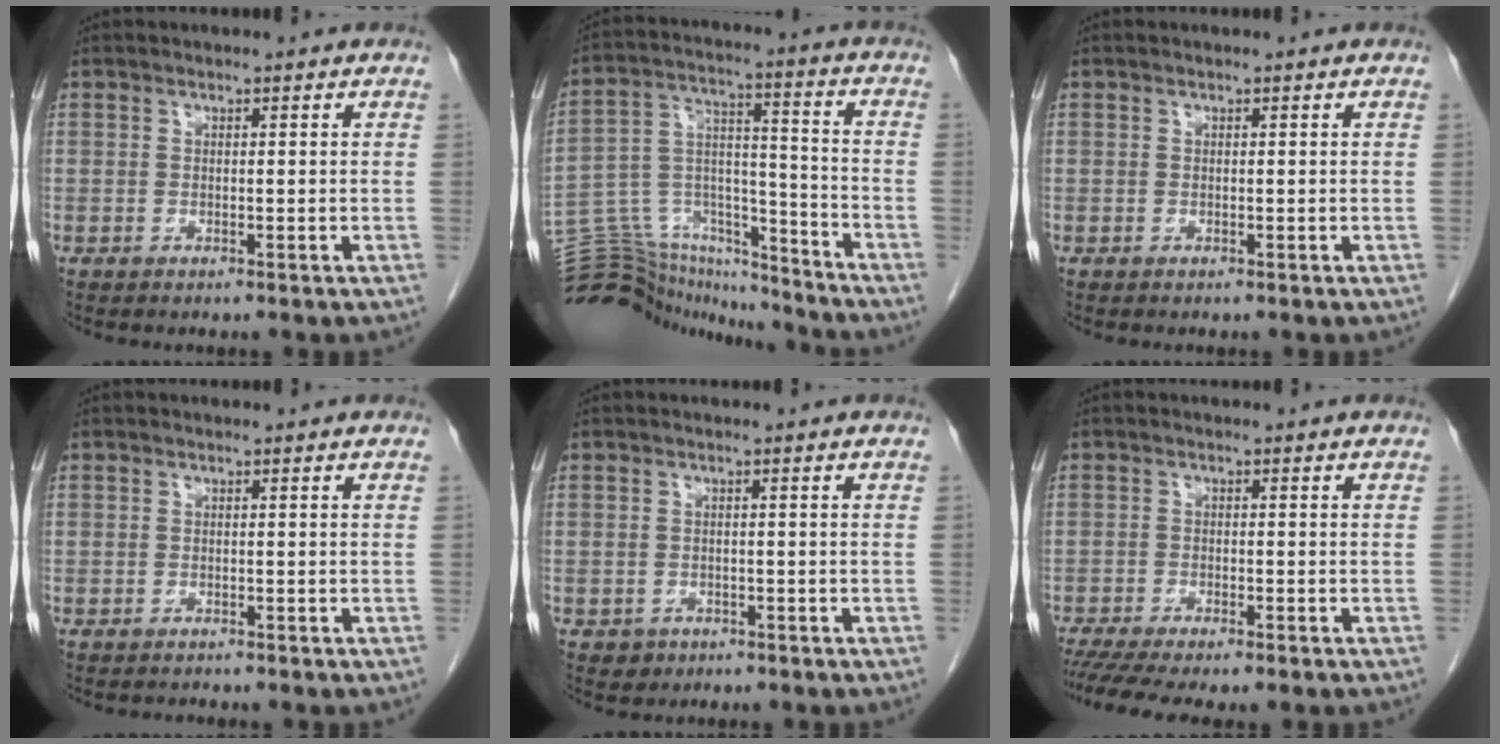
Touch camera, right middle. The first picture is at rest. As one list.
[{"total": 20.1, "force": [-19.5, 4.0, 2.9], "torque": [-0.073, 0.048, -0.307]}, {"total": 0.0}, {"total": 0.6, "force": [-0.6, 0.2, -0.2], "torque": [-0.006, -0.003, -0.013]}, {"total": 1.7, "force": [-0.9, 1.4, 0.2], "torque": [-0.002, 0.006, -0.010]}, {"total": 7.6, "force": [-6.2, 0.7, 4.3], "torque": [-0.063, -0.011, -0.097]}]